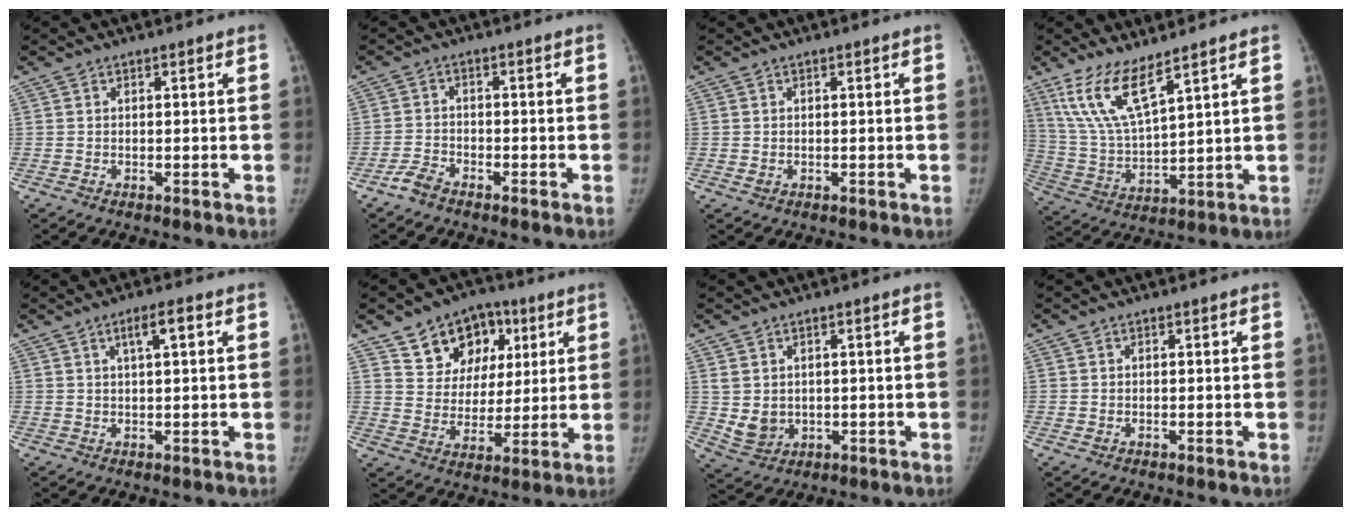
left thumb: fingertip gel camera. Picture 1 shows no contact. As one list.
[{"total": 3.2, "force": [-2.7, 1.2, 1.2], "torque": [-0.028, 0.012, -0.054]}, {"total": 0.9, "force": [-0.3, 0.7, 0.4], "torque": [-0.008, 0.003, -0.002]}, {"total": 11.3, "force": [7.5, 2.7, 7.9], "torque": [-0.157, -0.040, 0.168]}, {"total": 3.6, "force": [1.4, 0.8, 3.2], "torque": [-0.054, 0.004, 0.023]}, {"total": 13.8, "force": [7.0, 10.6, 5.5], "torque": [-0.040, -0.013, 0.116]}, {"total": 5.0, "force": [0.3, 4.3, 2.6], "torque": [-0.035, -0.005, 0.024]}, {"total": 0.6, "force": [-0.3, 0.5, 0.3], "torque": [-0.007, 0.003, -0.004]}]